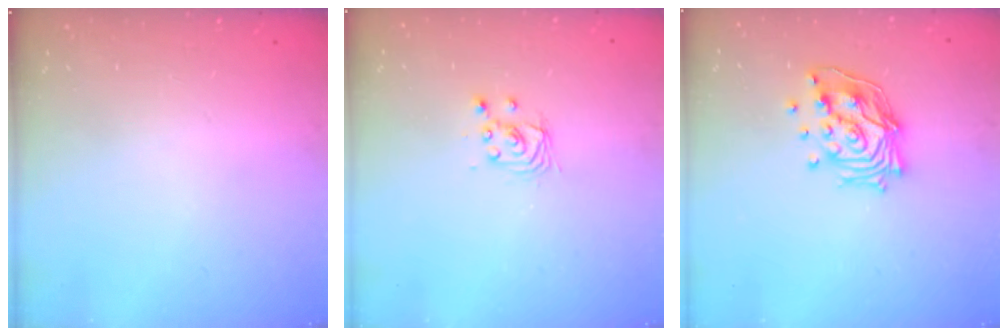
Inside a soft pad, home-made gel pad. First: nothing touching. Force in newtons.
{"total": 2.9, "press": 2.9, "slide": 0.2}
{"total": 15.0, "press": 14.9, "slide": 2.0}